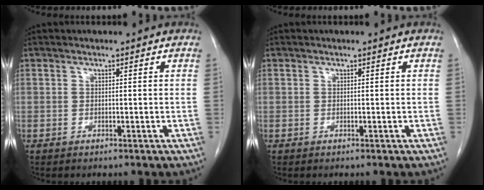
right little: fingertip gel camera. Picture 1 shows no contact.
{"total": 0.0}